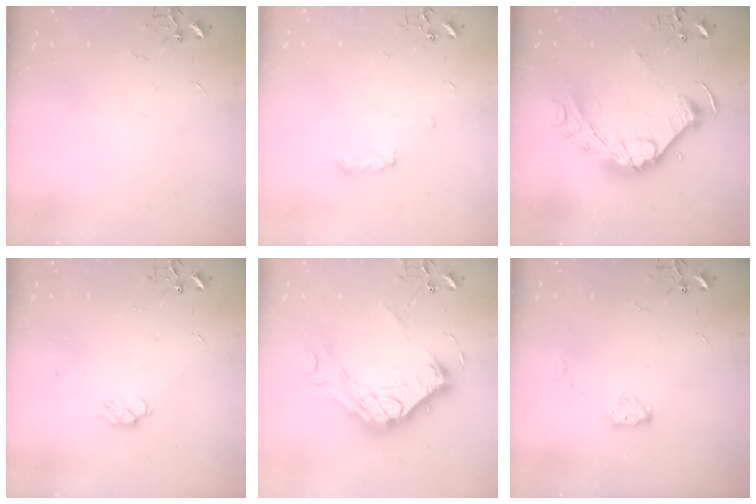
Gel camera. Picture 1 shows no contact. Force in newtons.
{"total": 4.3, "press": 4.2, "slide": 0.6}
{"total": 16.6, "press": 16.6, "slide": 1.4}
{"total": 4.4, "press": 4.3, "slide": 0.8}
{"total": 18.0, "press": 18.0, "slide": 1.2}
{"total": 4.5, "press": 4.5, "slide": 0.6}